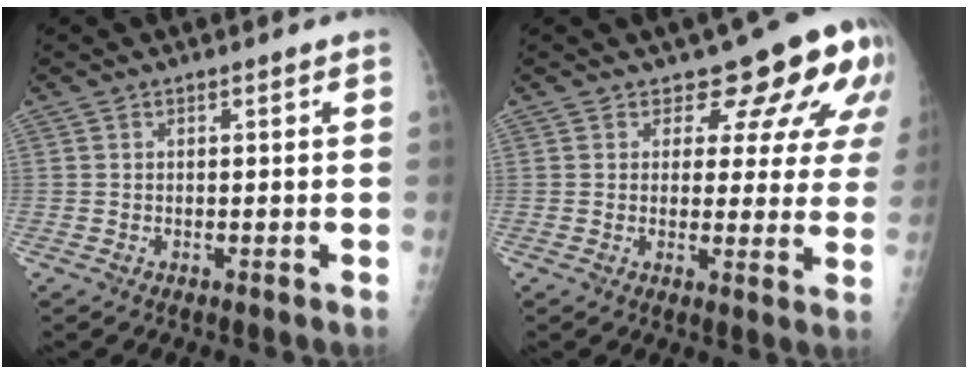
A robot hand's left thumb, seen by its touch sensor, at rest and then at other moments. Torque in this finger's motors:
{"motor_torque": [0.05, 0.49, -0.05, -0.07, 0.05]}